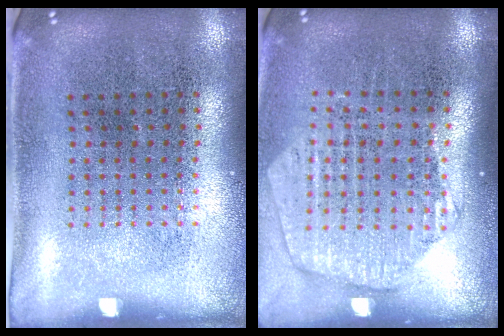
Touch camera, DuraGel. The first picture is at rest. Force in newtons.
{"total": 1.8, "press": 1.6, "slide": 0.9}